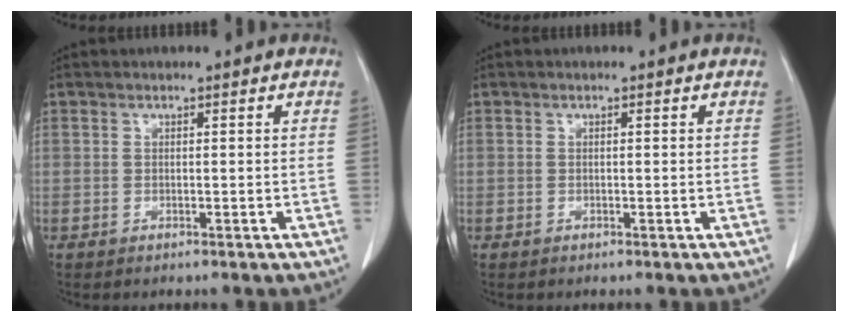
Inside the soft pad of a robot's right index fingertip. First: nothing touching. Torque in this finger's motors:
{"motor_torque": [0.19, 0.02, -0.04, 0.01]}